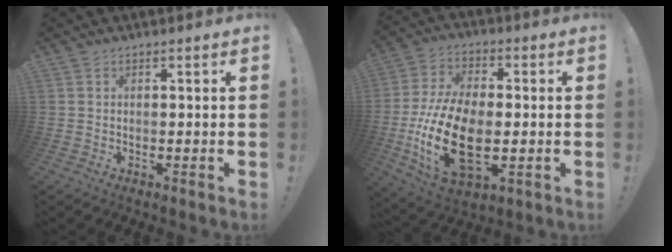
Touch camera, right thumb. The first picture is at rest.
{"total": 21.6, "force": [-4.2, 12.7, 17.0], "torque": [-0.325, 0.013, -0.064]}